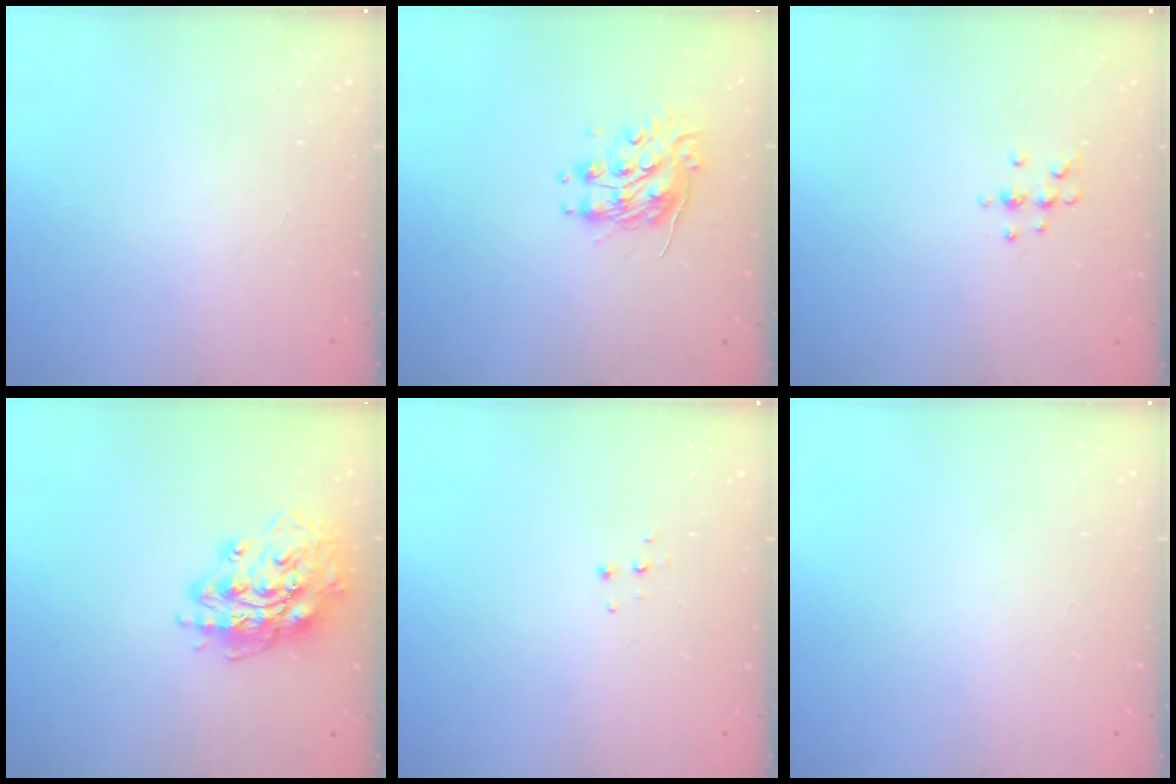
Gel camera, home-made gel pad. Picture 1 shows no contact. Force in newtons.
{"total": 8.9, "press": 8.9, "slide": 0.2}
{"total": 5.5, "press": 5.2, "slide": 1.6}
{"total": 15.6, "press": 15.6, "slide": 1.3}
{"total": 4.5, "press": 4.5, "slide": 0.4}
{"total": 0.0}